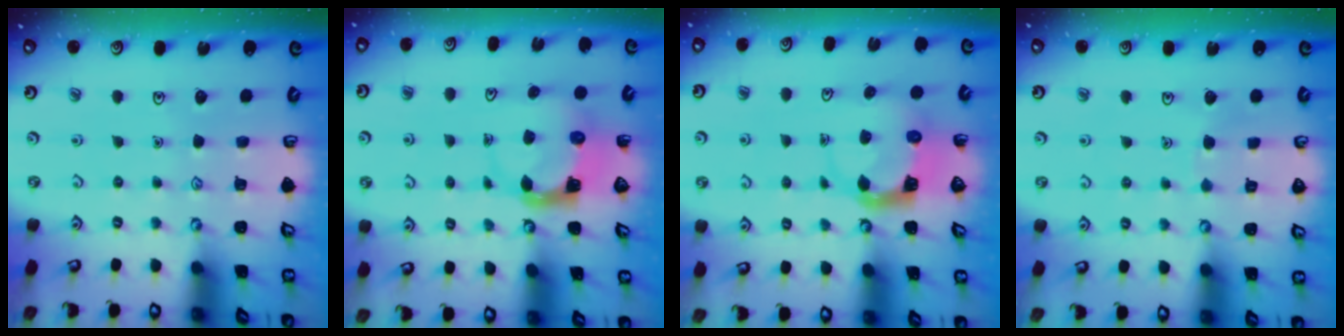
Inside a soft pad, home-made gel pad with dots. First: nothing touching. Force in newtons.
{"total": 4.4, "press": 4.3, "slide": 0.9}
{"total": 3.8, "press": 3.8, "slide": 0.7}
{"total": 3.0, "press": 3.0, "slide": 0.2}